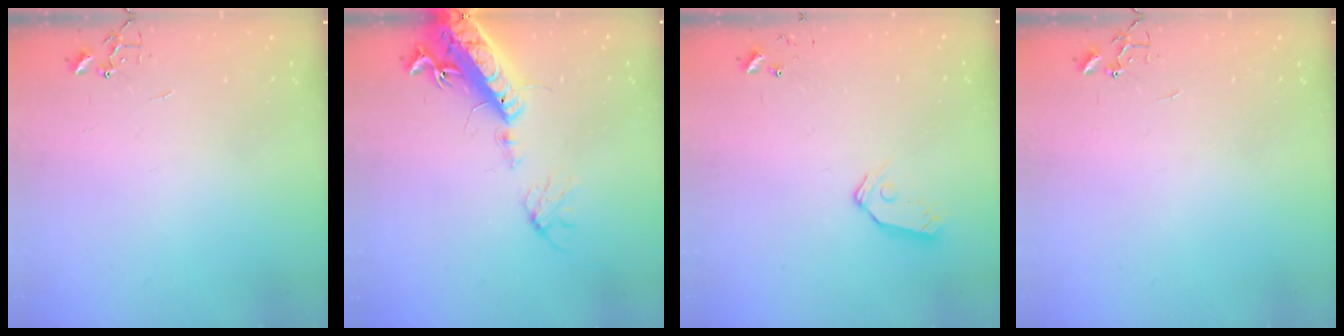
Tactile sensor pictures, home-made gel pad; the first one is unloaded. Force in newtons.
{"total": 17.9, "press": 17.4, "slide": 3.9}
{"total": 8.1, "press": 8.1, "slide": 0.7}
{"total": 0.0}